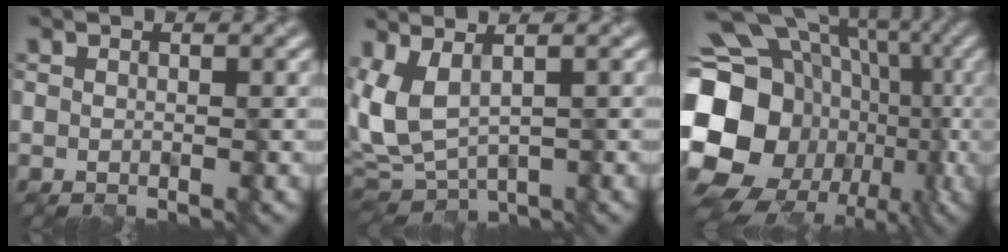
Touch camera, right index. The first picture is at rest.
{"total": 5.3, "force": [0.0, 2.2, 4.8], "torque": [-0.106, 0.000, -0.002]}
{"total": 19.5, "force": [-2.7, 16.0, 10.9], "torque": [-0.189, 0.001, -0.066]}